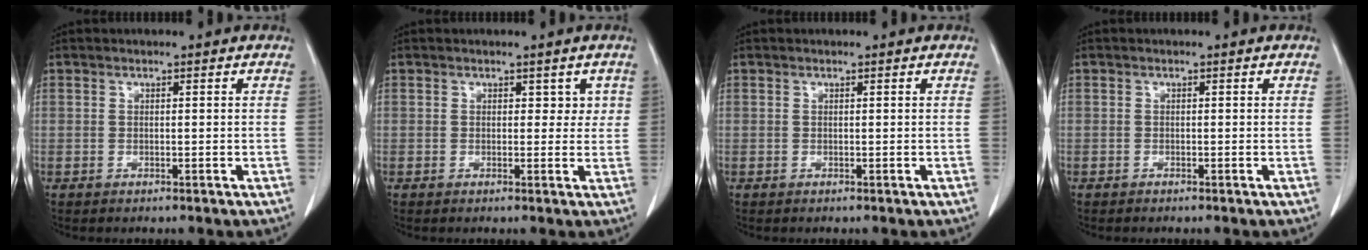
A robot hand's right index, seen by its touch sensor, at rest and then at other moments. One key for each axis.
{"total": 2.2, "fx": 0.9, "fy": 1.6, "fz": 1.2, "tx": 0.000, "ty": 0.000, "tz": 0.009}
{"total": 0.0}
{"total": 0.0}